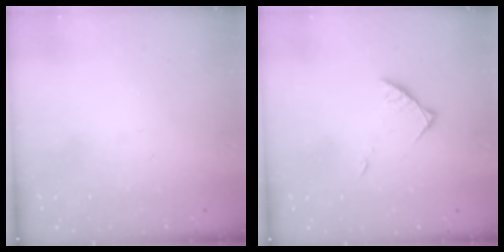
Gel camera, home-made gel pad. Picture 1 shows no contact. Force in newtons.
{"total": 4.2, "press": 4.1, "slide": 0.6}